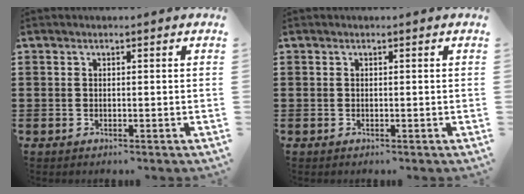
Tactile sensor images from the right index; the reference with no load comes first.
{"total": 0.0}